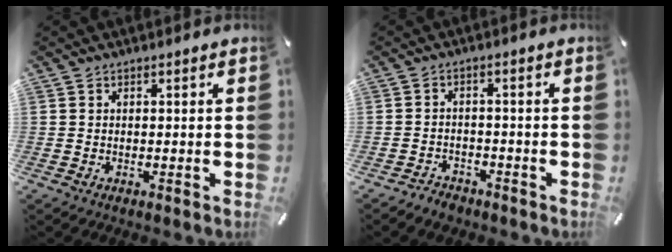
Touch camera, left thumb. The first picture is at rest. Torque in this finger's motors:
{"motor_torque": [-0.28, 0.35, -0.11, 0.21, 0.00]}